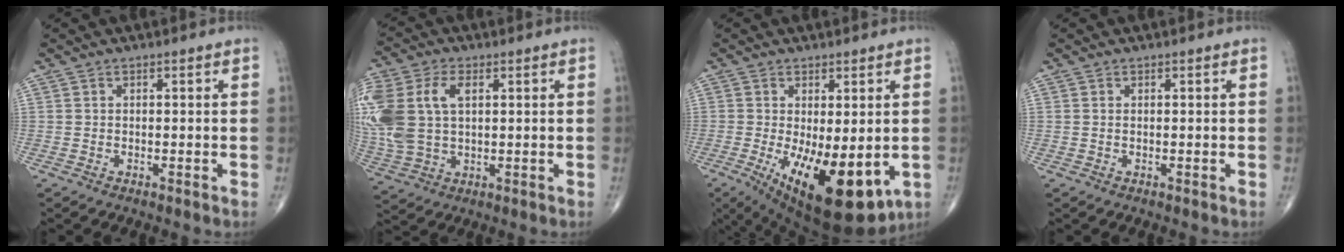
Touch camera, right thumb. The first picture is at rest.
{"total": 17.8, "force": [3.5, 11.3, 13.4], "torque": [-0.341, 0.012, 0.072]}
{"total": 17.2, "force": [-4.7, 7.1, 14.9], "torque": [-0.215, -0.030, -0.049]}
{"total": 0.0}